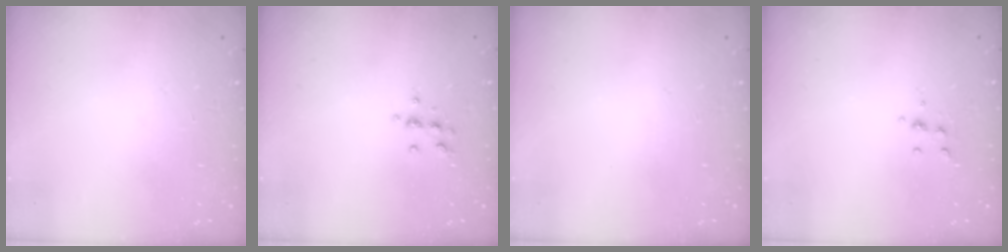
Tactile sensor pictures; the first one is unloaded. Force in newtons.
{"total": 6.2, "press": 6.2, "slide": 0.9}
{"total": 0.0}
{"total": 4.8, "press": 4.8, "slide": 0.5}